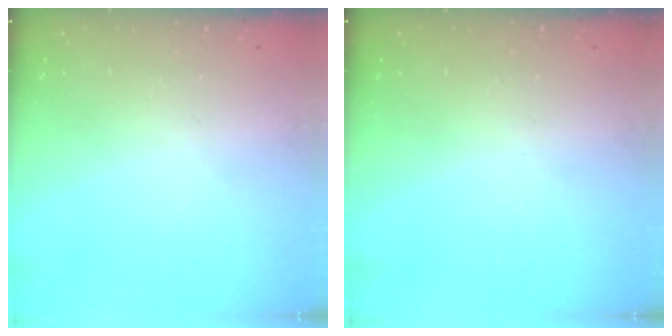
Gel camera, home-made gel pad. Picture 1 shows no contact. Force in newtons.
{"total": 0.0}